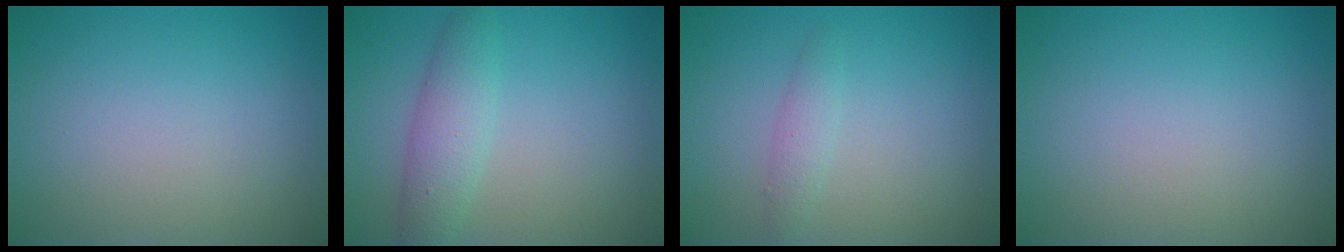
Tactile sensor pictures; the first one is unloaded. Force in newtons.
{"total": 3.4, "press": 3.4, "slide": 0.1}
{"total": 1.4, "press": 1.4, "slide": 0.0}
{"total": 0.0}